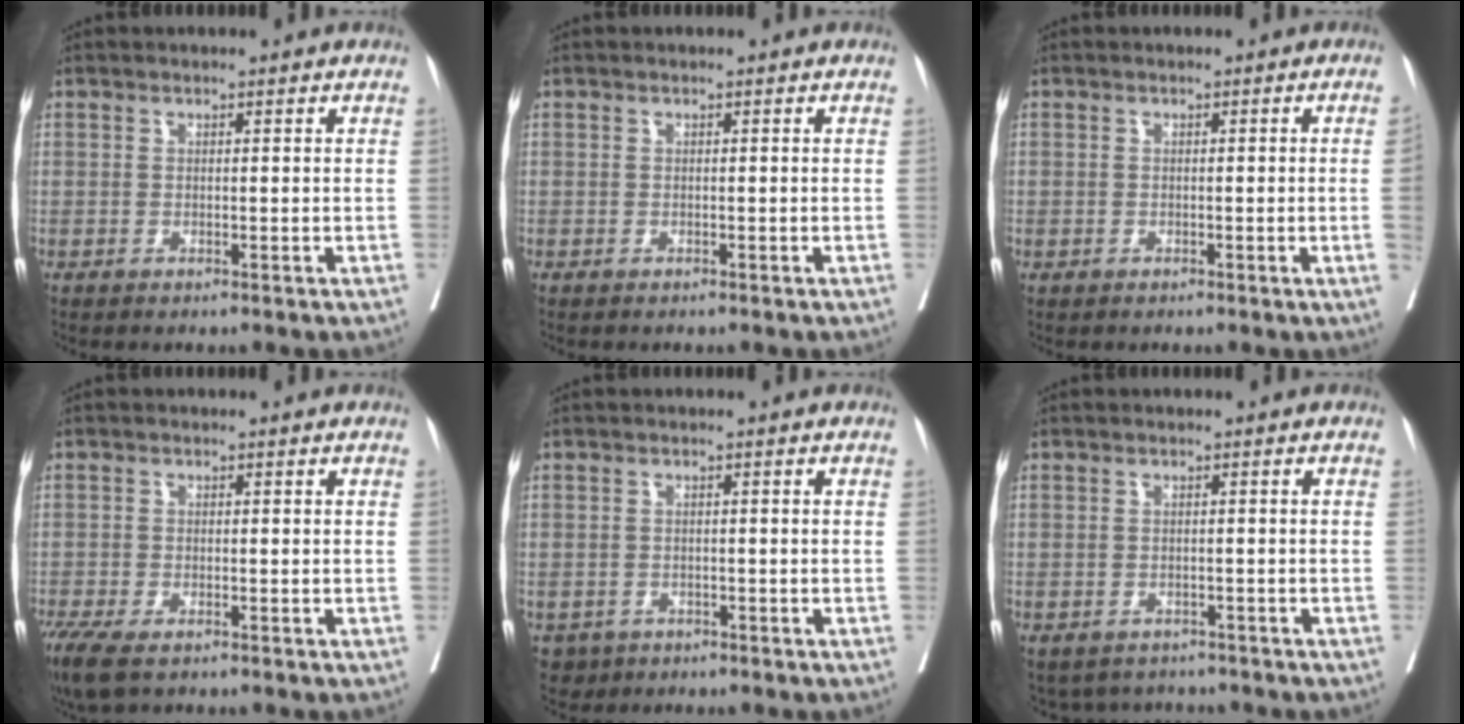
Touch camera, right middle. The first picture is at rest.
{"total": 0.5, "force": [-0.5, 0.1, 0.2], "torque": [0.004, 0.000, -0.009]}
{"total": 1.2, "force": [-0.3, -0.1, 1.2], "torque": [-0.015, 0.002, -0.003]}
{"total": 8.0, "force": [-5.6, 2.9, 4.9], "torque": [-0.100, -0.021, -0.095]}
{"total": 3.8, "force": [-2.4, 2.9, 0.4], "torque": [-0.002, 0.004, -0.038]}
{"total": 7.1, "force": [-6.3, 3.0, 1.2], "torque": [-0.016, 0.007, -0.077]}